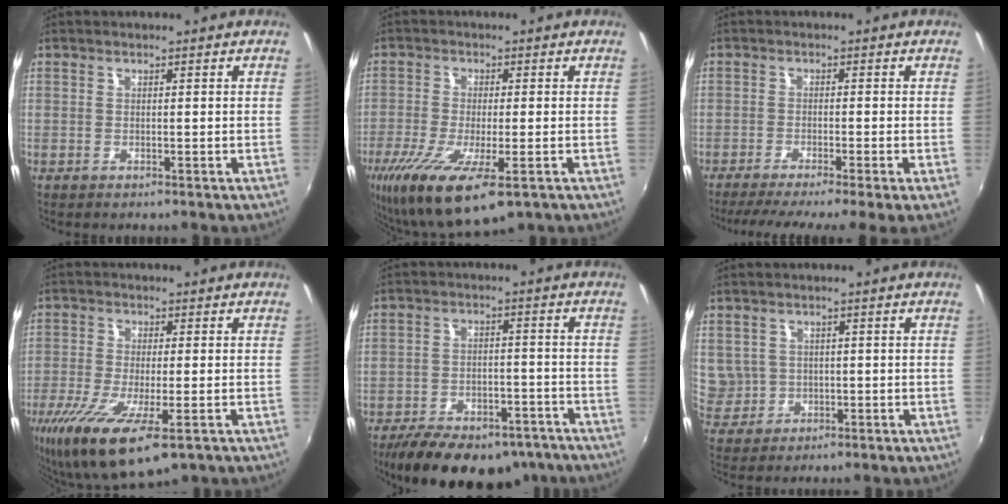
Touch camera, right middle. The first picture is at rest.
{"total": 15.8, "force": [-8.5, 4.8, 12.5], "torque": [-0.258, -0.063, -0.141]}
{"total": 7.7, "force": [-6.0, -1.6, 4.5], "torque": [-0.091, -0.030, -0.098]}
{"total": 15.1, "force": [-8.0, 4.4, 12.1], "torque": [-0.252, -0.062, -0.136]}
{"total": 20.0, "force": [-15.0, 9.0, 9.7], "torque": [-0.195, -0.010, -0.200]}
{"total": 4.6, "force": [0.4, 4.4, 1.0], "torque": [-0.017, 0.004, 0.018]}